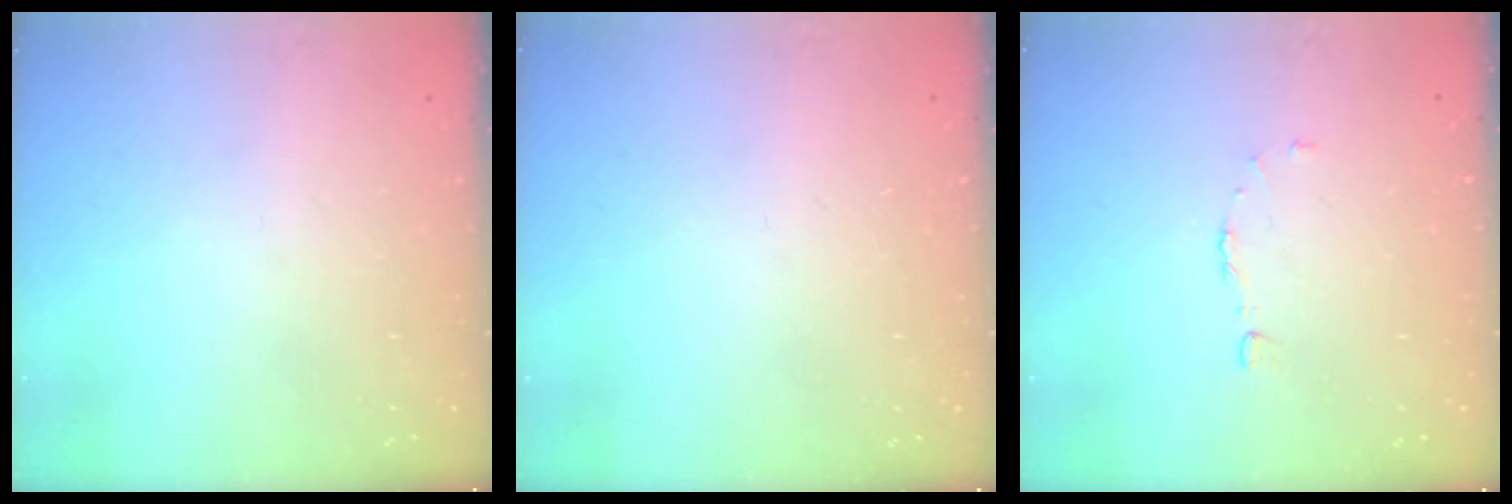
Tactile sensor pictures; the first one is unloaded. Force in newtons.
{"total": 0.0}
{"total": 2.9, "press": 2.9, "slide": 0.2}